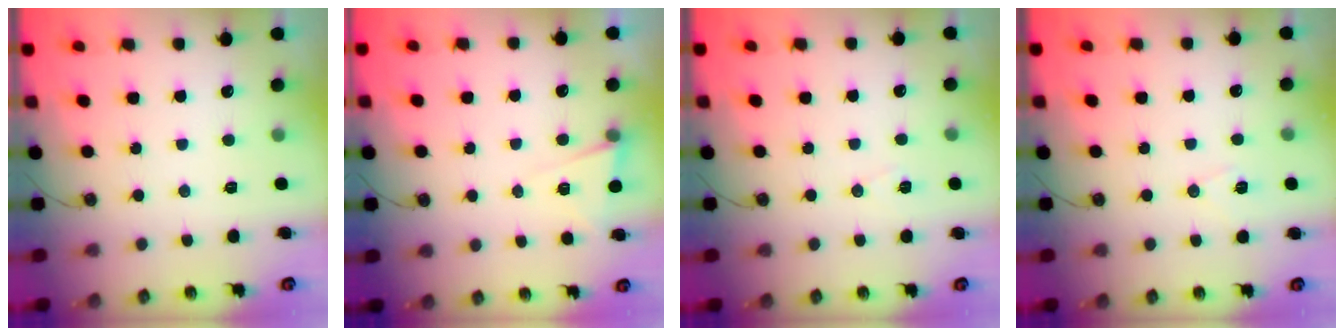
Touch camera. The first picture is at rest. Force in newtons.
{"total": 4.9, "press": 3.3, "slide": 3.5}
{"total": 5.9, "press": 3.9, "slide": 4.4}
{"total": 7.3, "press": 6.5, "slide": 3.4}